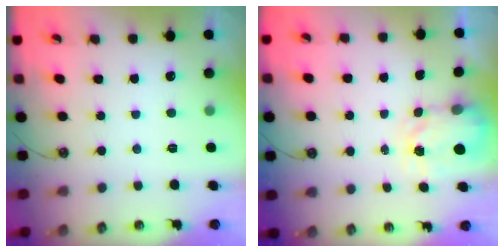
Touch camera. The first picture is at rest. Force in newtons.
{"total": 3.8, "press": 3.7, "slide": 0.6}